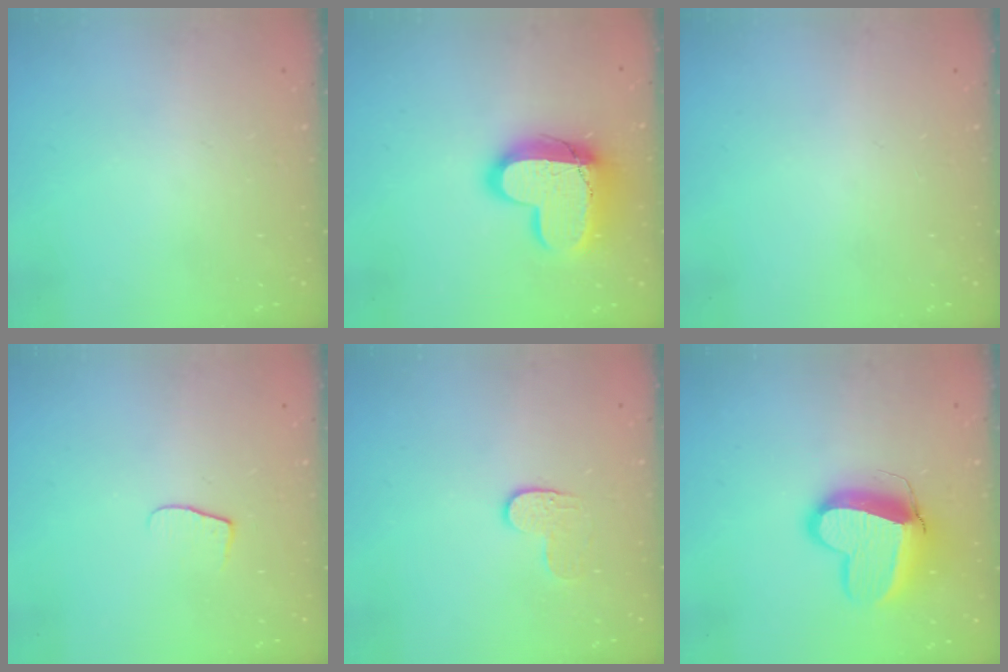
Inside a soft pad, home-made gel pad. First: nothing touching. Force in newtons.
{"total": 16.7, "press": 16.7, "slide": 1.5}
{"total": 0.0}
{"total": 6.6, "press": 6.6, "slide": 0.5}
{"total": 3.6, "press": 3.6, "slide": 0.3}
{"total": 14.4, "press": 14.3, "slide": 1.6}